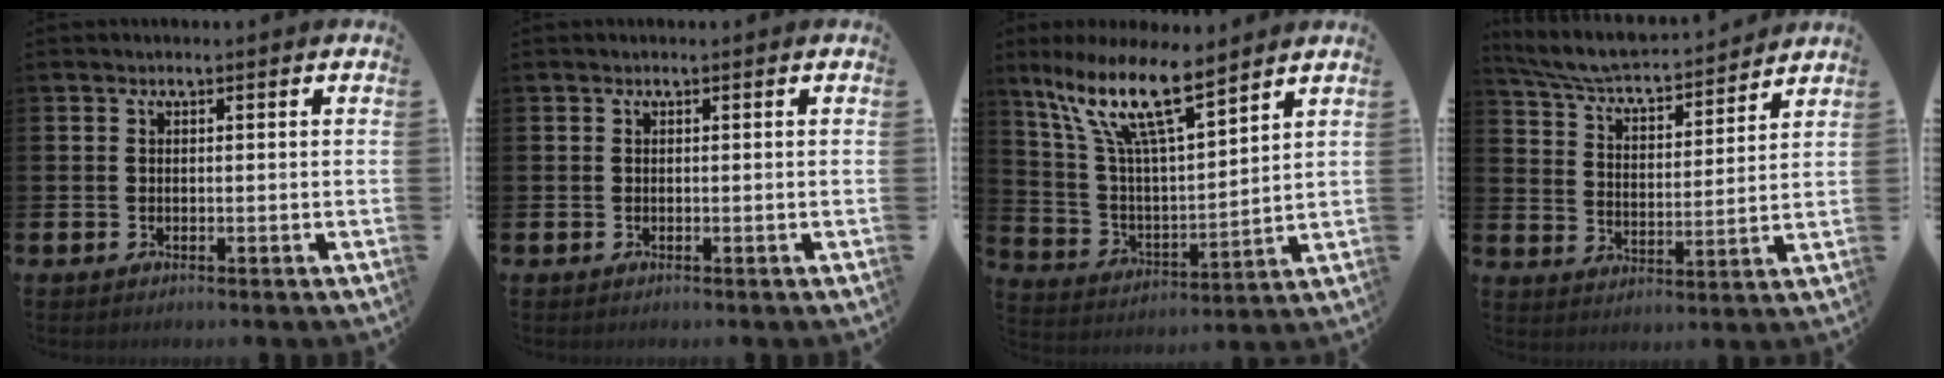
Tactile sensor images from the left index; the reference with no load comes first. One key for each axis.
{"total": 0.0}
{"total": 13.0, "fx": 9.4, "fy": 3.1, "fz": 8.4, "tx": -0.192, "ty": -0.037, "tz": 0.162}
{"total": 6.4, "fx": 6.0, "fy": 0.8, "fz": 2.0, "tx": -0.065, "ty": -0.052, "tz": 0.098}